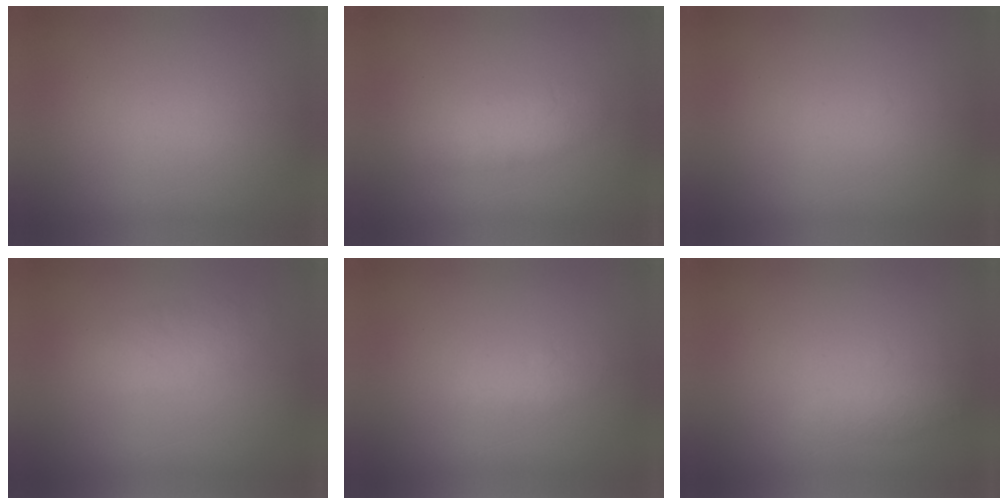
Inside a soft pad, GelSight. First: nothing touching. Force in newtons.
{"total": 2.3}
{"total": 0.0}
{"total": 2.7}
{"total": 1.2}
{"total": 1.3}